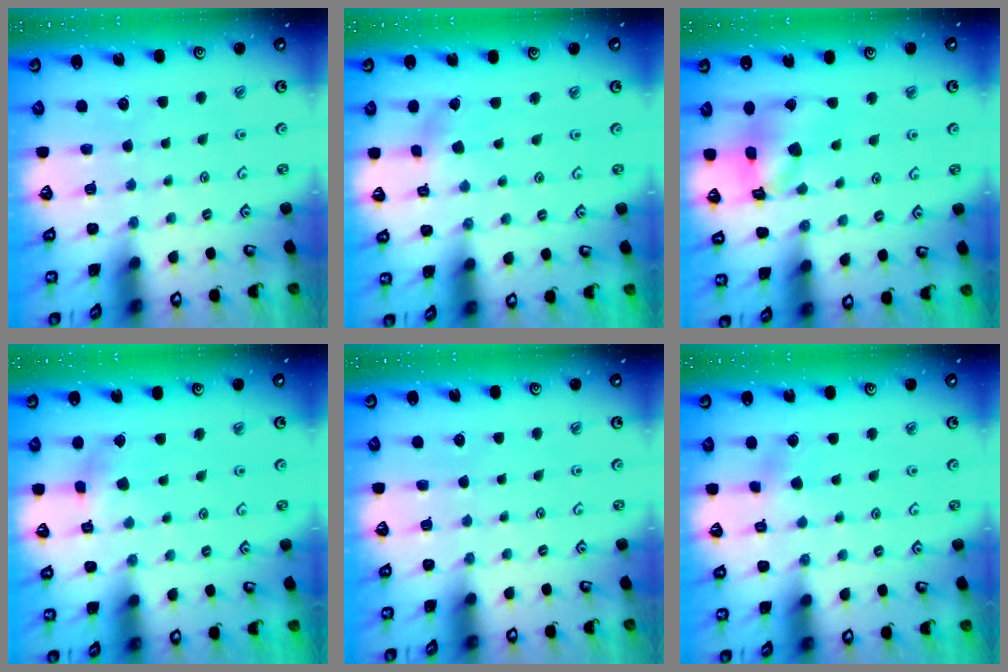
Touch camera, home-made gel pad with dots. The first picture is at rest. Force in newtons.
{"total": 2.6, "press": 2.6, "slide": 0.4}
{"total": 13.1, "press": 13.0, "slide": 1.5}
{"total": 4.8, "press": 4.8, "slide": 0.5}
{"total": 0.0}
{"total": 3.0, "press": 3.0, "slide": 0.3}